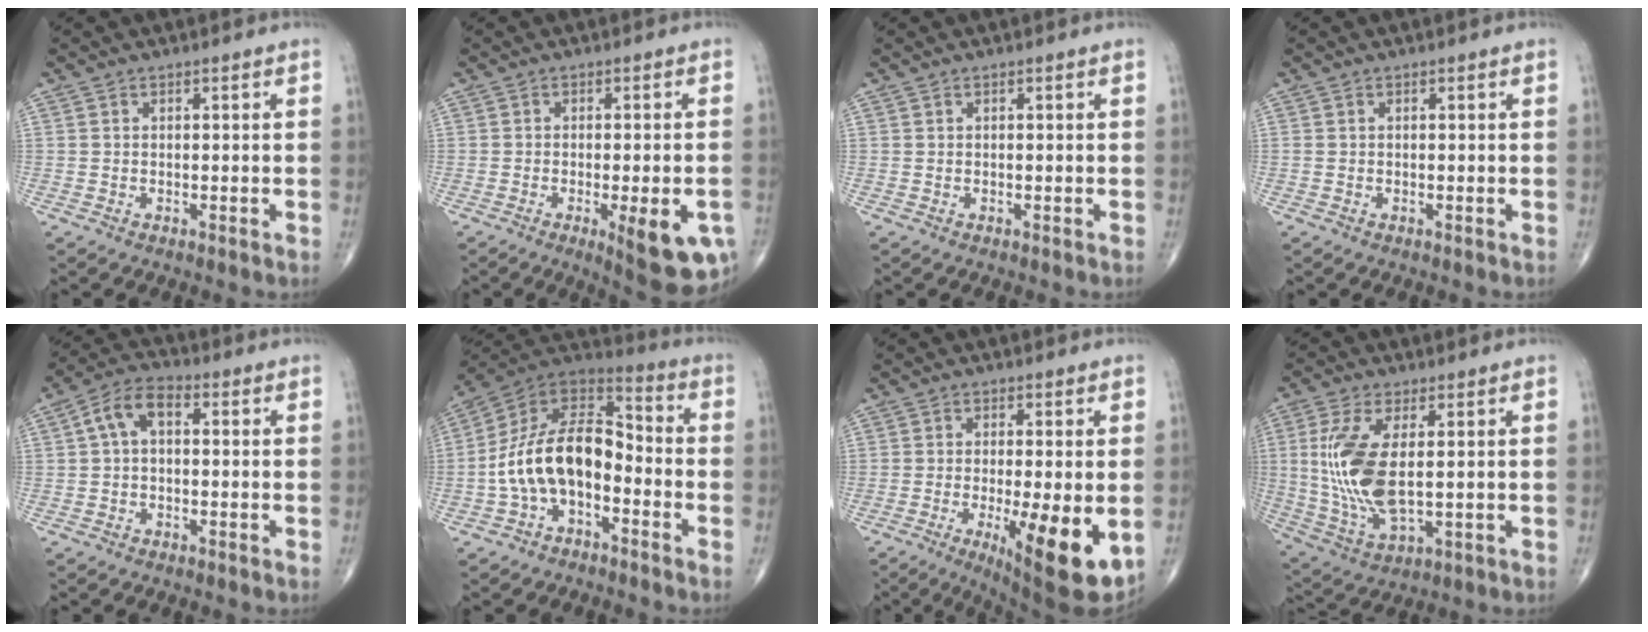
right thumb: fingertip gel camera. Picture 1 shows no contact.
{"total": 11.8, "force": [-4.2, 3.4, 10.5], "torque": [-0.129, -0.006, -0.047]}
{"total": 0.0}
{"total": 0.0}
{"total": 6.7, "force": [0.7, 3.9, 5.3], "torque": [-0.093, 0.026, 0.003]}
{"total": 15.5, "force": [-4.0, 9.0, 12.0], "torque": [-0.205, 0.066, -0.080]}
{"total": 14.1, "force": [-3.7, 3.7, 13.1], "torque": [-0.179, -0.024, -0.045]}
{"total": 13.7, "force": [1.3, 5.8, 12.3], "torque": [-0.278, -0.016, 0.037]}